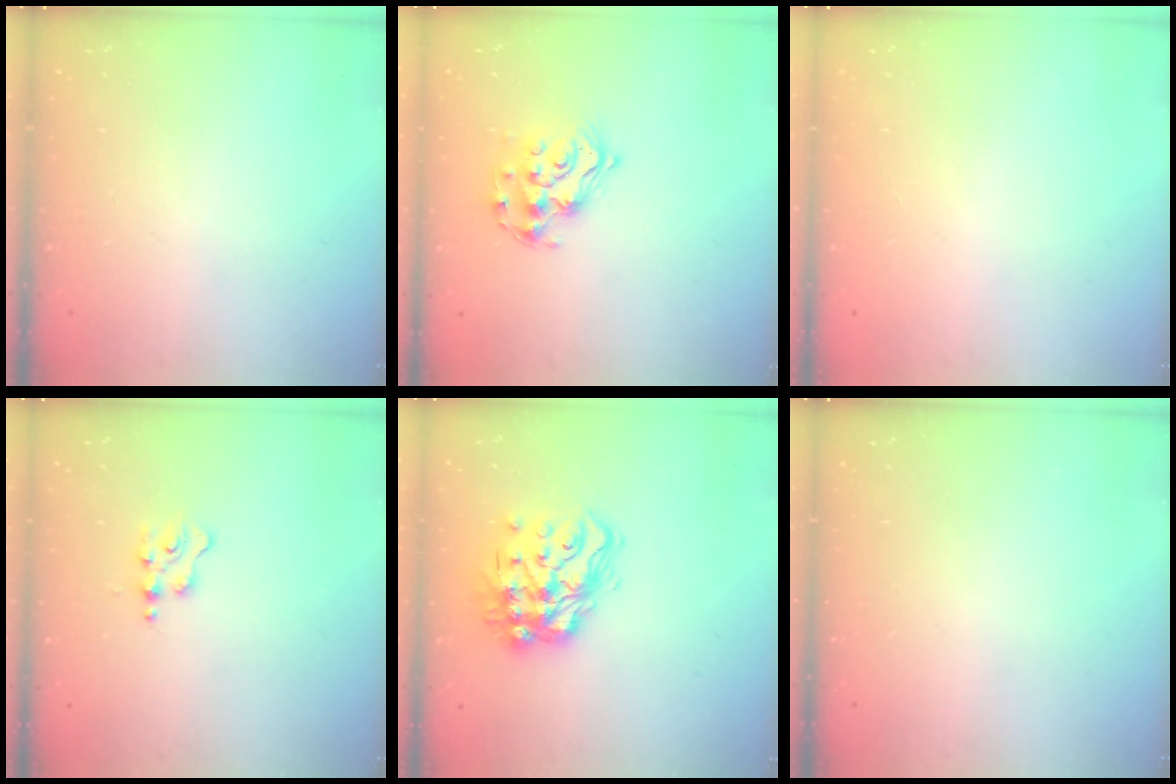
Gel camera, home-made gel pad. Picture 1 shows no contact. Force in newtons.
{"total": 14.2, "press": 14.2, "slide": 1.0}
{"total": 0.7, "press": 0.7, "slide": 0.2}
{"total": 2.4, "press": 2.4, "slide": 0.2}
{"total": 17.1, "press": 17.1, "slide": 1.4}
{"total": 0.0}